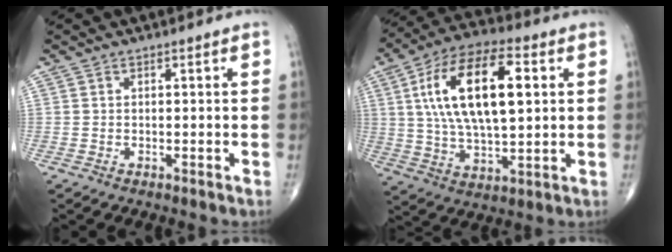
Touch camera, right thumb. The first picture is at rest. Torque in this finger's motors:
{"motor_torque": [0.34, 1.56, 1.67, 1.04, 0.52]}